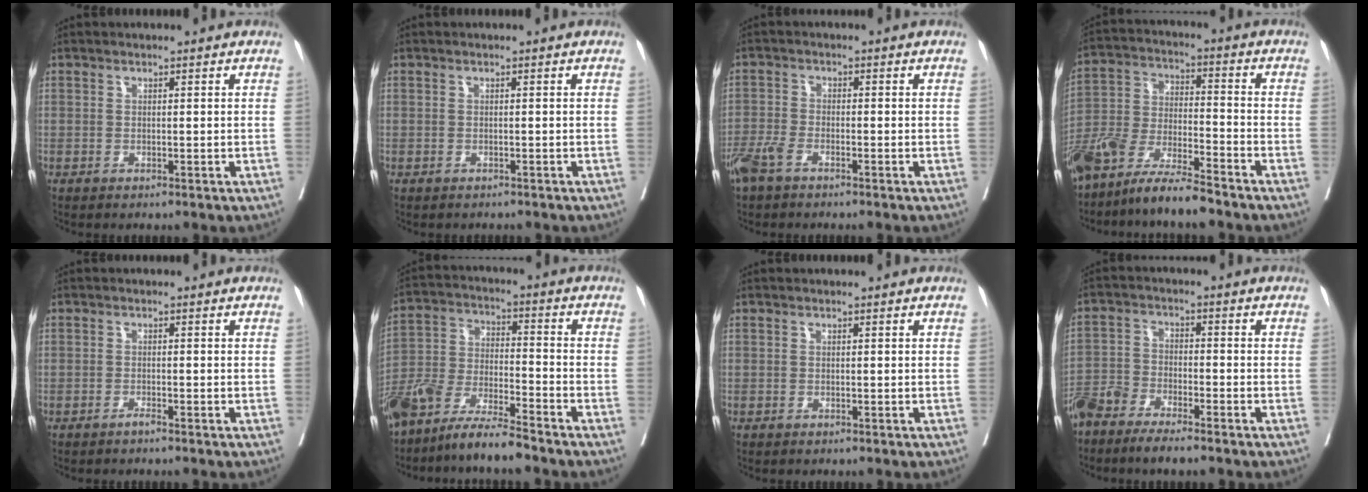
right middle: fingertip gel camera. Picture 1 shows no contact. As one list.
[{"total": 1.3, "force": [-1.2, 0.6, 0.2], "torque": [-0.007, 0.000, -0.017]}, {"total": 4.2, "force": [-2.9, 1.4, 2.6], "torque": [-0.065, -0.004, -0.060]}, {"total": 11.7, "force": [-9.7, 1.3, 6.3], "torque": [-0.128, -0.009, -0.185]}, {"total": 0.7, "force": [-0.6, -0.1, 0.3], "torque": [-0.005, 0.000, -0.012]}, {"total": 10.9, "force": [-9.2, 1.0, 5.8], "torque": [-0.117, -0.008, -0.176]}, {"total": 0.0}, {"total": 7.5, "force": [-6.2, 1.4, 4.0], "torque": [-0.077, -0.009, -0.116]}]